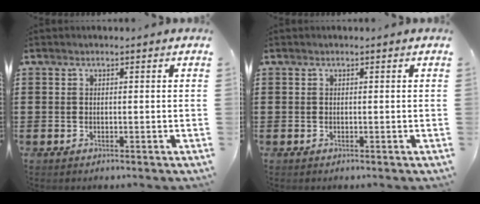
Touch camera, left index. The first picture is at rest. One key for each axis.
{"total": 0.0}